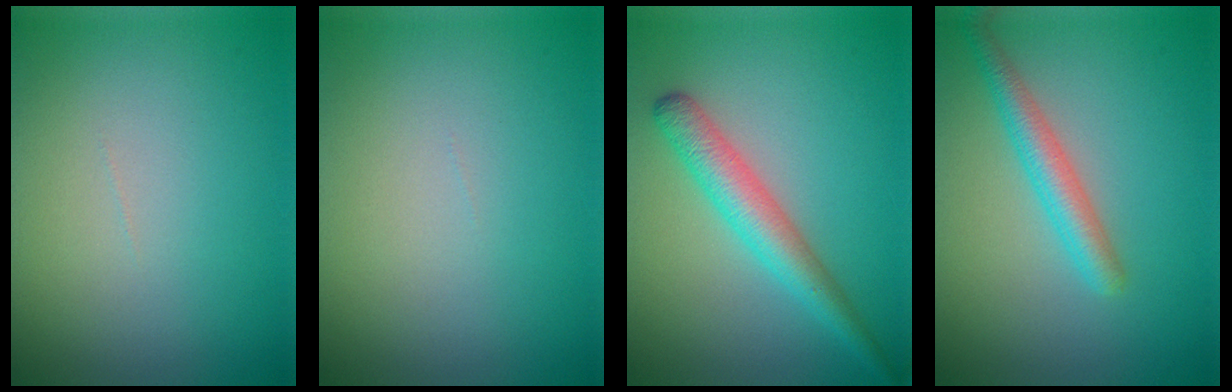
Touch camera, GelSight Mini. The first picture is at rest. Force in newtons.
{"total": 0.0}
{"total": 3.9, "press": 3.9, "slide": 0.1}
{"total": 3.0, "press": 3.0, "slide": 0.0}